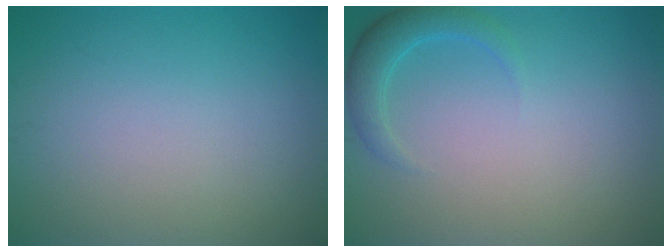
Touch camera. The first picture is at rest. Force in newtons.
{"total": 2.4, "press": 2.4, "slide": 0.1}